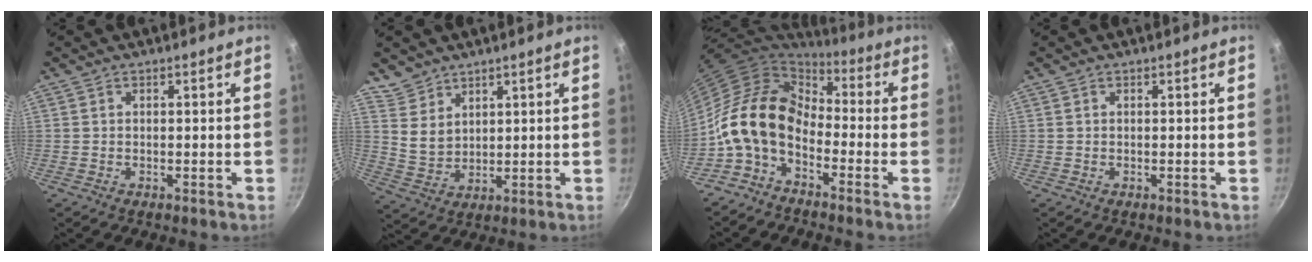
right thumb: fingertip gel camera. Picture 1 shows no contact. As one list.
[{"total": 6.1, "force": [4.6, 3.9, 1.1], "torque": [0.000, -0.019, 0.098]}, {"total": 13.1, "force": [-3.8, 8.7, 9.0], "torque": [-0.145, 0.047, -0.095]}, {"total": 0.0}]